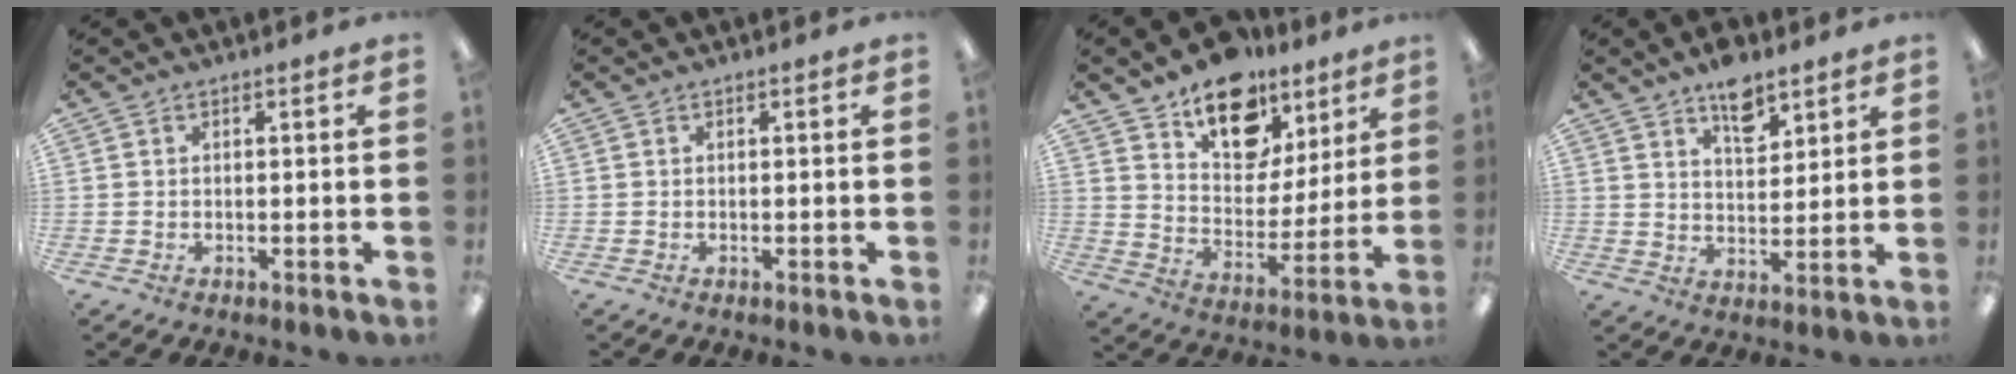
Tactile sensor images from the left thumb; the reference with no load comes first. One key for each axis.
{"total": 0.0}
{"total": 16.0, "fx": 10.9, "fy": 9.7, "fz": 6.4, "tx": -0.093, "ty": -0.069, "tz": 0.198}
{"total": 8.3, "fx": 5.9, "fy": 4.0, "fz": 4.2, "tx": -0.051, "ty": -0.031, "tz": 0.099}